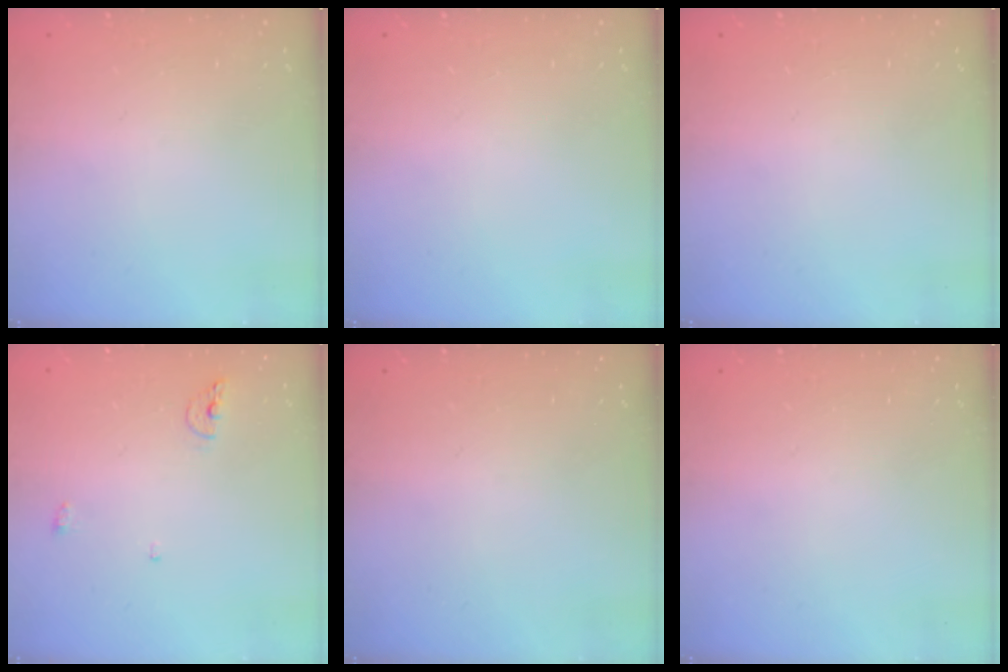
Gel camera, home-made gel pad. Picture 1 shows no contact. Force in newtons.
{"total": 0.0}
{"total": 0.0}
{"total": 5.7, "press": 5.6, "slide": 1.2}
{"total": 0.0}
{"total": 0.0}